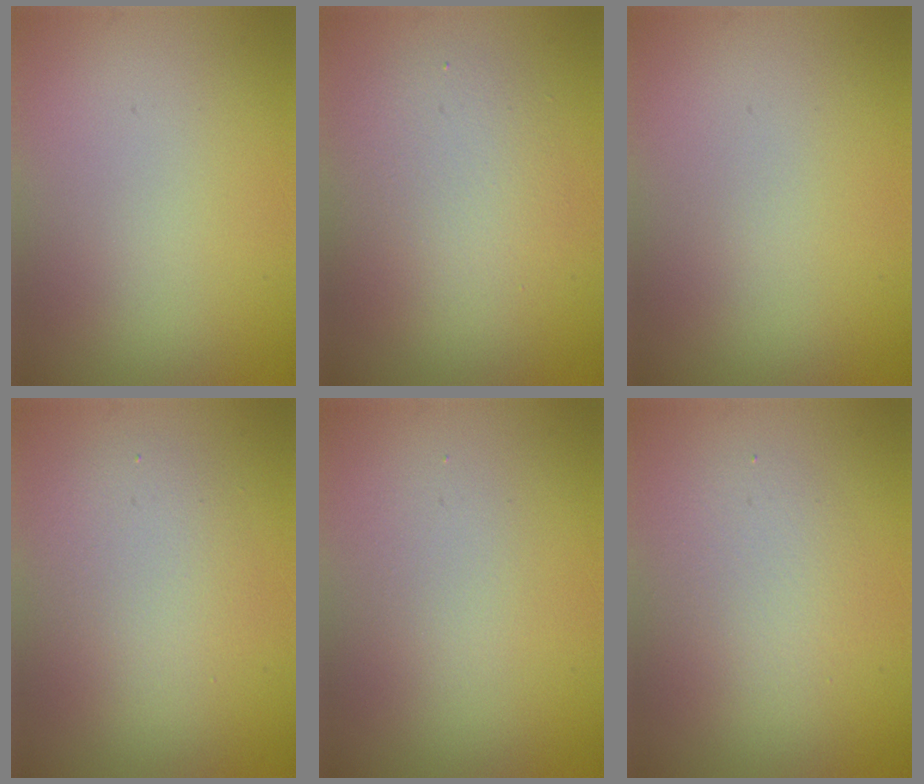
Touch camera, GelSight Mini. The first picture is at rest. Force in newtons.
{"total": 4.3, "press": 4.3, "slide": 0.2}
{"total": 0.0}
{"total": 3.8, "press": 3.8, "slide": 0.2}
{"total": 1.5, "press": 1.5, "slide": 0.1}
{"total": 2.9, "press": 2.9, "slide": 0.3}